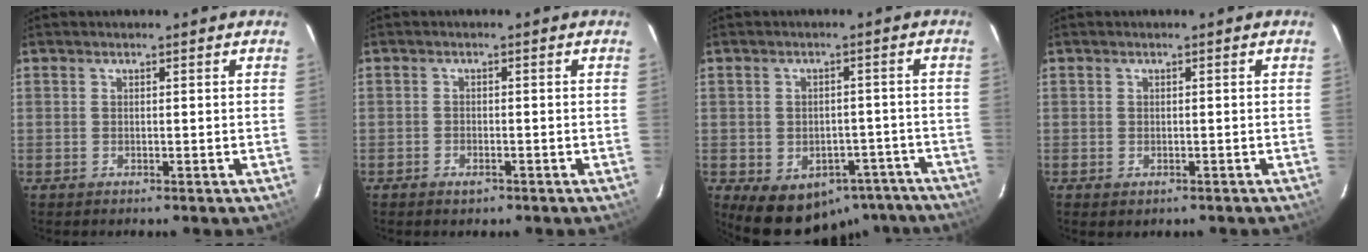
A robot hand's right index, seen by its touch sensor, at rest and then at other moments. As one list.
[{"total": 1.9, "force": [-1.4, 1.1, 0.8], "torque": [-0.017, -0.001, -0.023]}, {"total": 14.7, "force": [-10.4, 9.2, 5.0], "torque": [-0.095, 0.027, -0.099]}, {"total": 1.3, "force": [-0.7, 1.0, 0.6], "torque": [-0.008, -0.005, -0.009]}]